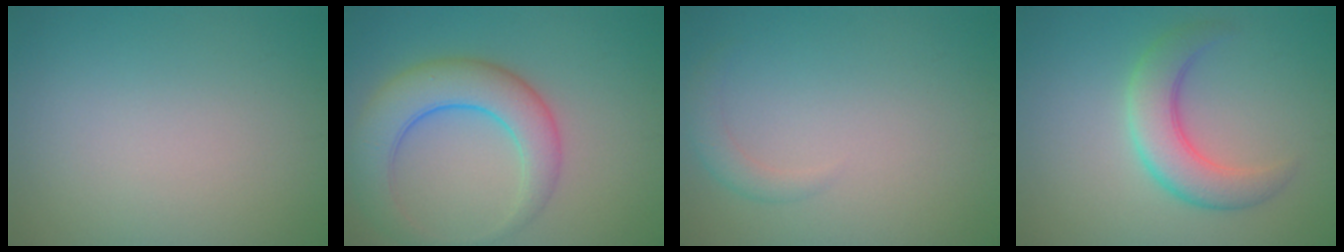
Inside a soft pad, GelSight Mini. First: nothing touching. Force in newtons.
{"total": 6.5, "press": 6.5, "slide": 0.5}
{"total": 1.5, "press": 1.5, "slide": 0.1}
{"total": 4.6, "press": 4.6, "slide": 0.2}